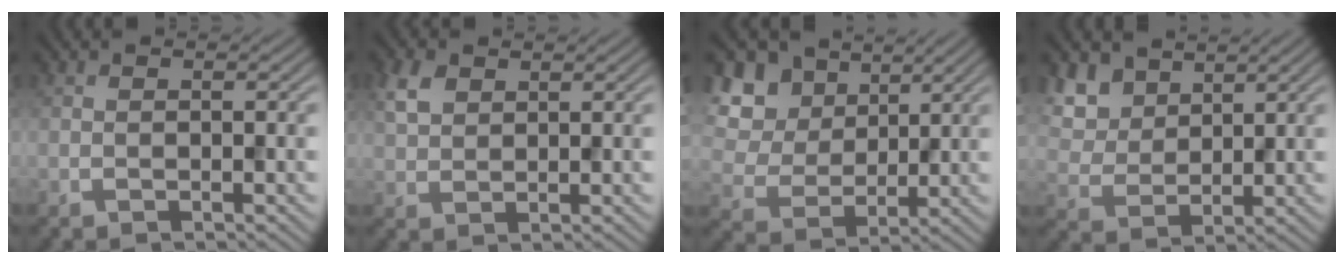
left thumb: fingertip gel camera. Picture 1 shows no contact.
{"total": 3.6, "force": [1.8, 2.3, 2.0], "torque": [-0.053, 0.006, 0.036]}
{"total": 10.4, "force": [4.8, 7.7, 5.2], "torque": [-0.166, 0.024, 0.095]}
{"total": 6.7, "force": [4.1, 4.3, 3.1], "torque": [-0.098, -0.006, 0.084]}